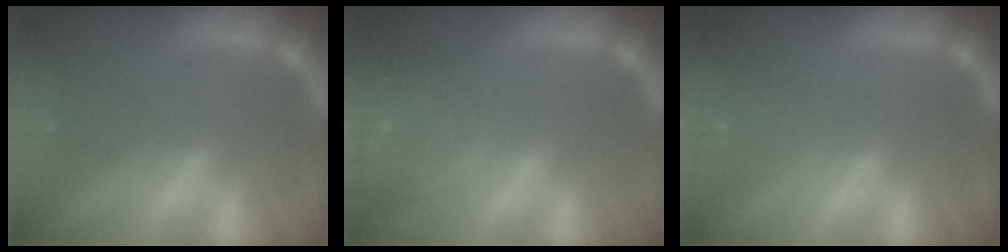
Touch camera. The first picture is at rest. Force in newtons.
{"total": 9.5}
{"total": 3.0}